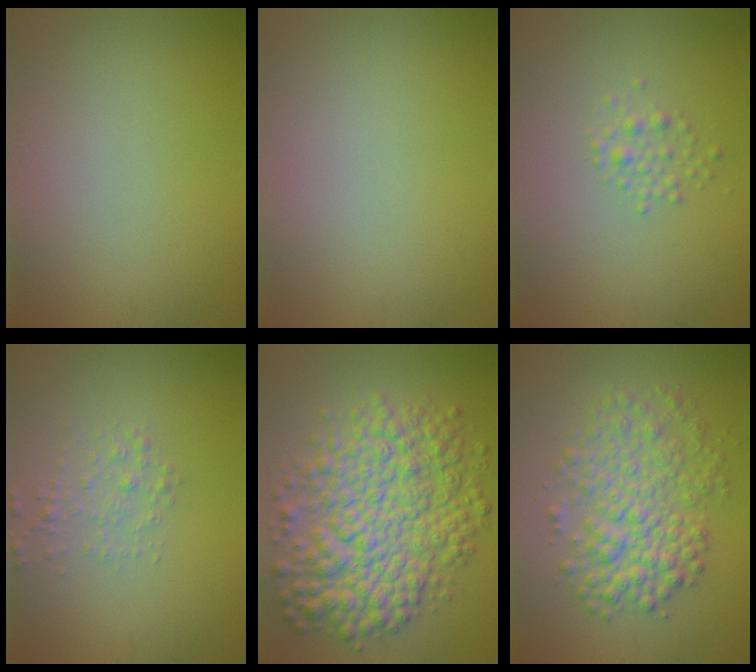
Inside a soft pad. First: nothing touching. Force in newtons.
{"total": 0.0}
{"total": 1.4, "press": 1.4, "slide": 0.1}
{"total": 1.7, "press": 1.7, "slide": 0.1}
{"total": 9.9, "press": 9.9, "slide": 0.1}
{"total": 5.6, "press": 5.6, "slide": 0.1}